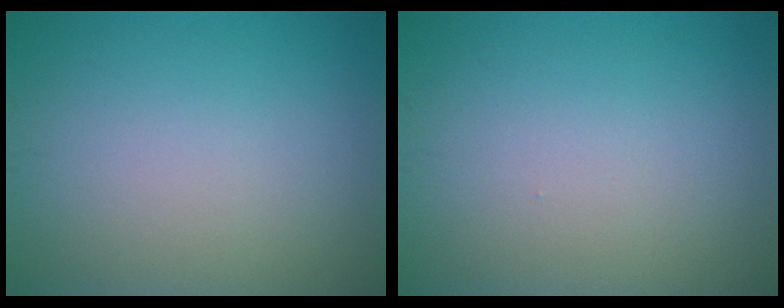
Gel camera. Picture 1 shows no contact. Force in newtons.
{"total": 0.0}